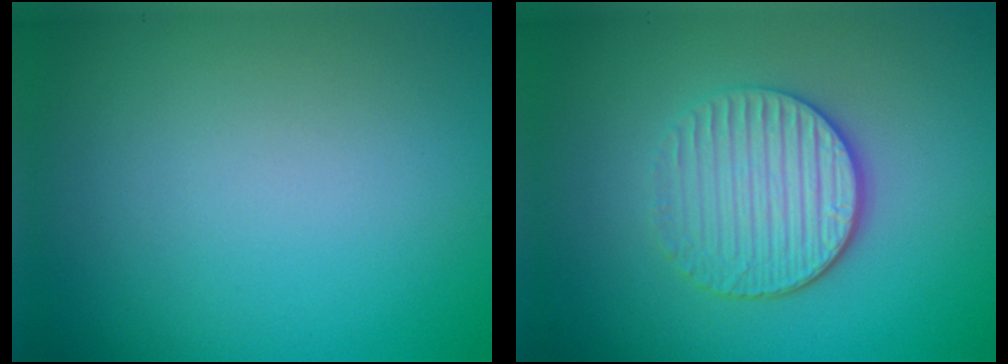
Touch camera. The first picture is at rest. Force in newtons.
{"total": 3.9, "press": 3.4, "slide": 1.9}